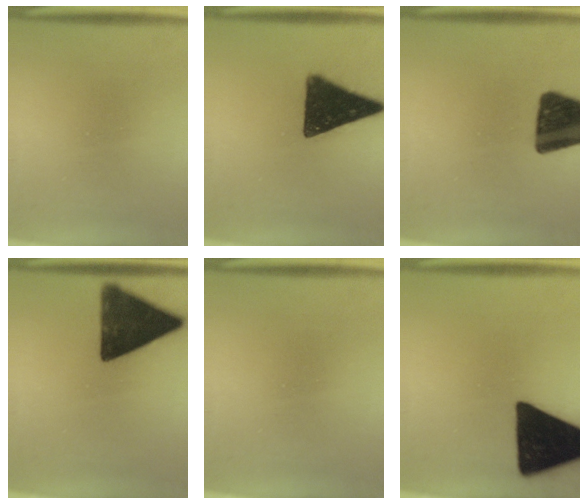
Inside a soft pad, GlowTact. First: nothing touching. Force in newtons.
{"total": 15.6}
{"total": 16.1}
{"total": 13.3}
{"total": 0.0}
{"total": 18.3}